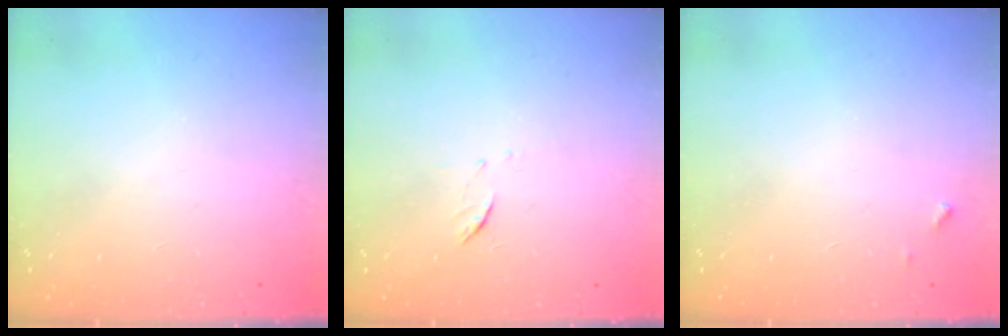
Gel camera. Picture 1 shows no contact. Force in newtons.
{"total": 5.2, "press": 5.1, "slide": 0.7}
{"total": 3.6, "press": 3.6, "slide": 0.2}